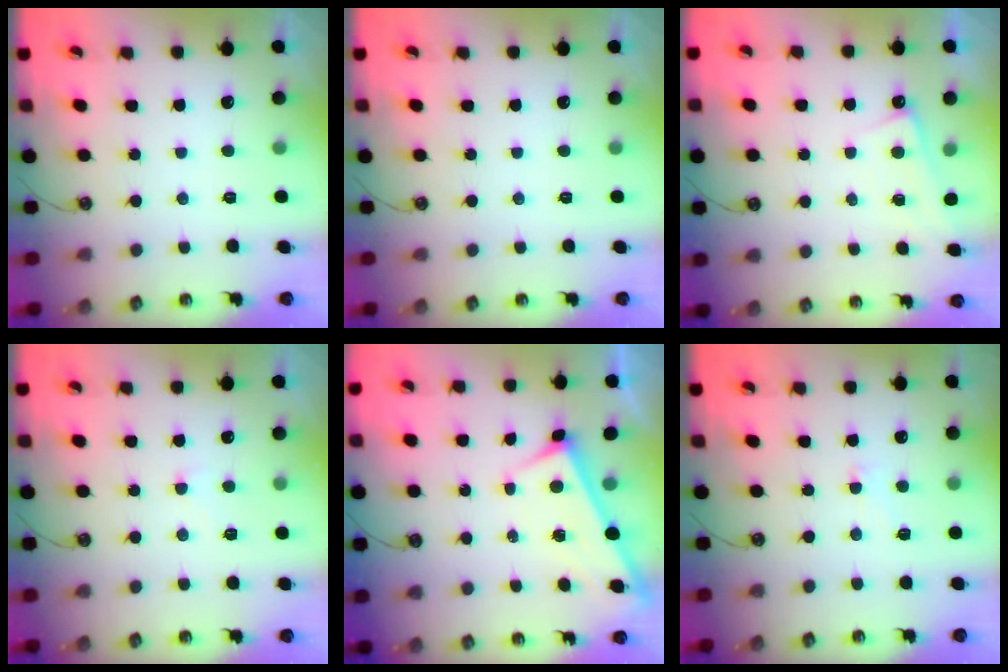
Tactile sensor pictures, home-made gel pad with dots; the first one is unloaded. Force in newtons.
{"total": 0.0}
{"total": 0.8, "press": 0.8, "slide": 0.2}
{"total": 3.0, "press": 2.9, "slide": 0.7}
{"total": 3.3, "press": 3.3, "slide": 0.2}
{"total": 1.5, "press": 1.4, "slide": 0.6}